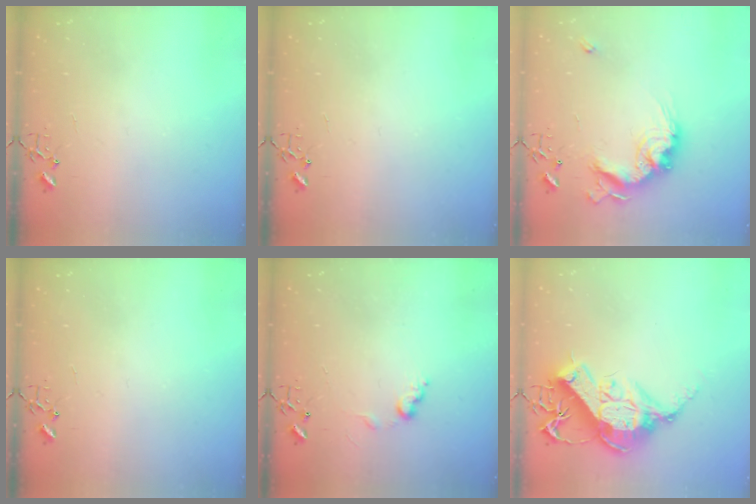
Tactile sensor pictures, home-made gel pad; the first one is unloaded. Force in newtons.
{"total": 0.0}
{"total": 16.0, "press": 16.0, "slide": 1.1}
{"total": 0.0}
{"total": 7.0, "press": 7.0, "slide": 0.8}
{"total": 16.9, "press": 16.7, "slide": 2.5}